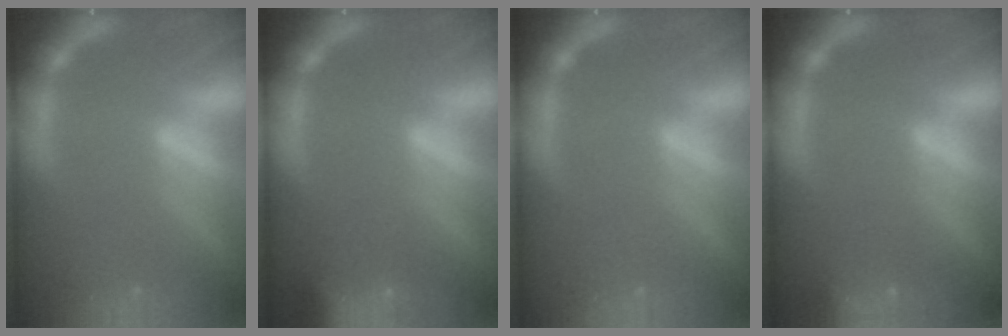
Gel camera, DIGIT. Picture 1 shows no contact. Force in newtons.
{"total": 6.5}
{"total": 0.0}
{"total": 3.0}